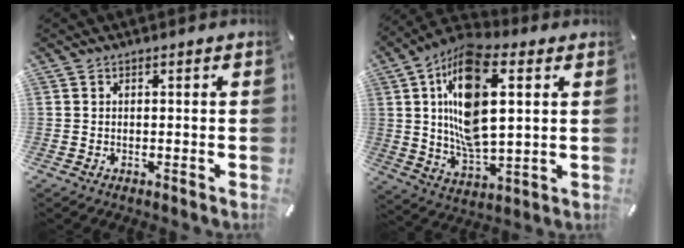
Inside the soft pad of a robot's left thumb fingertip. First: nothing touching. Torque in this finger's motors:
{"motor_torque": [2.20, 2.80, 1.31, 0.30, 0.30]}